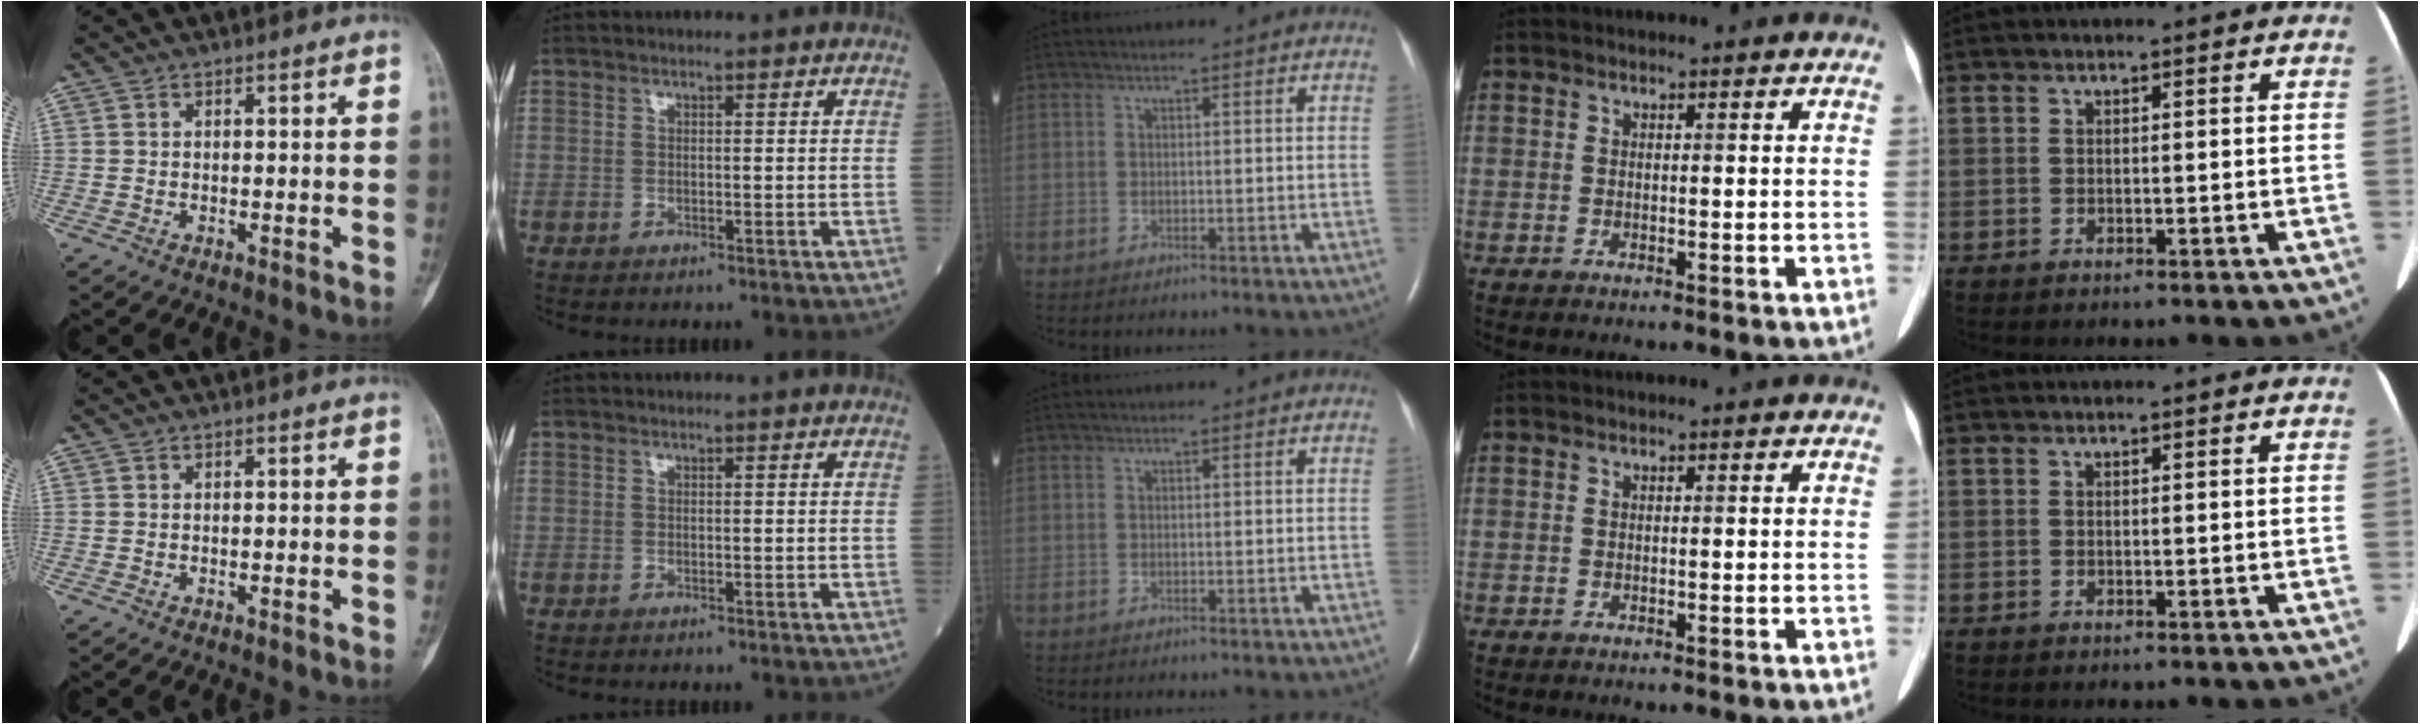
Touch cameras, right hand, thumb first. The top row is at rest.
{}